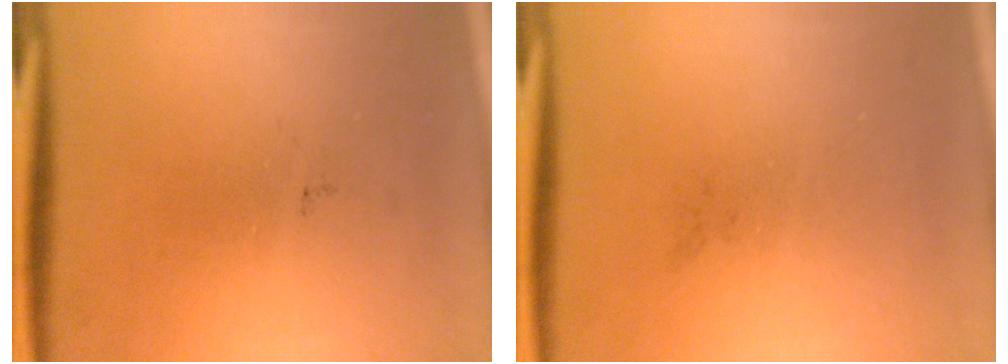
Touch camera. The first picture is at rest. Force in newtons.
{"total": 0.0}